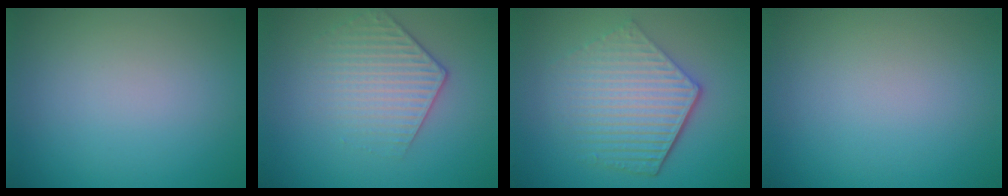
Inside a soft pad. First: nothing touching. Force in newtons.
{"total": 3.2, "press": 3.1, "slide": 0.9}
{"total": 6.2, "press": 4.4, "slide": 4.3}
{"total": 0.0}